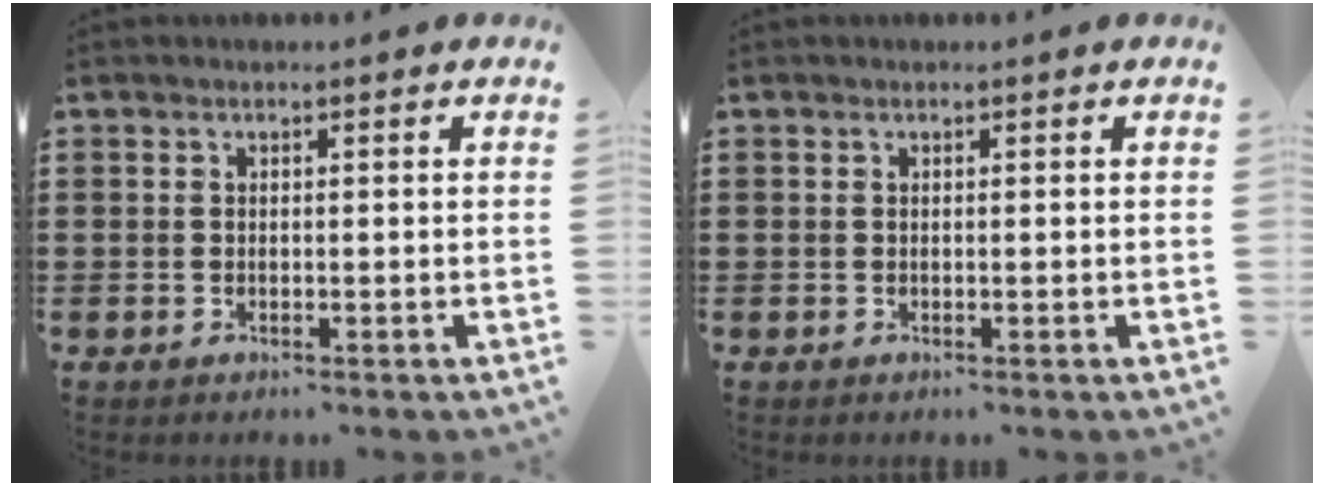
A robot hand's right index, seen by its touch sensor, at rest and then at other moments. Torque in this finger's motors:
{"motor_torque": [-0.02, 0.01, 0.00, 0.00]}